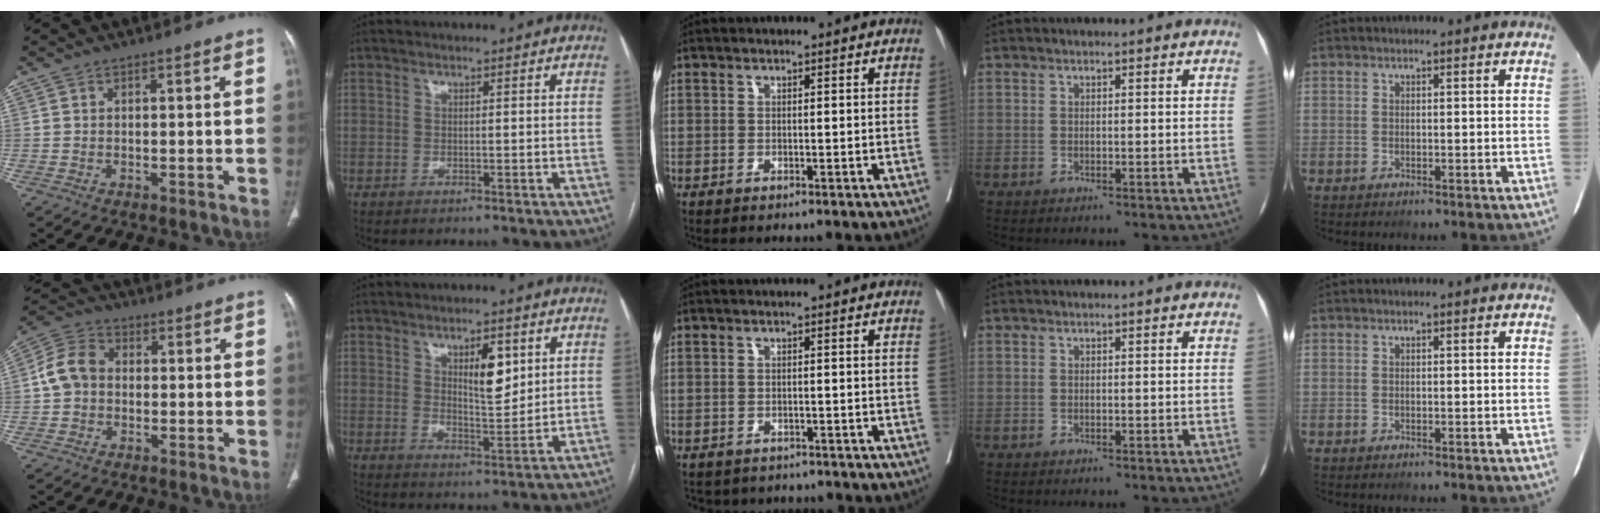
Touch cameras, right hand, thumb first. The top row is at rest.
{"thumb": {"total": 7.4, "force": [-0.2, 6.0, 4.3], "torque": [-0.072, 0.024, -0.016]}, "index": {"total": 6.1, "force": [2.6, 1.9, 5.2], "torque": [-0.084, -0.005, 0.046]}, "middle": {"total": 5.6, "force": [-5.2, 2.0, 0.2], "torque": [-0.005, 0.000, -0.061]}}